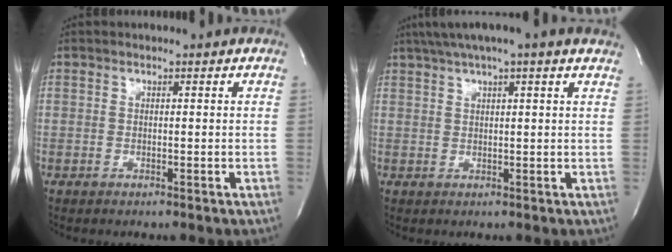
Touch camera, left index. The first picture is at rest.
{"total": 10.1, "force": [7.7, 0.1, 6.5], "torque": [-0.113, 0.038, 0.100]}